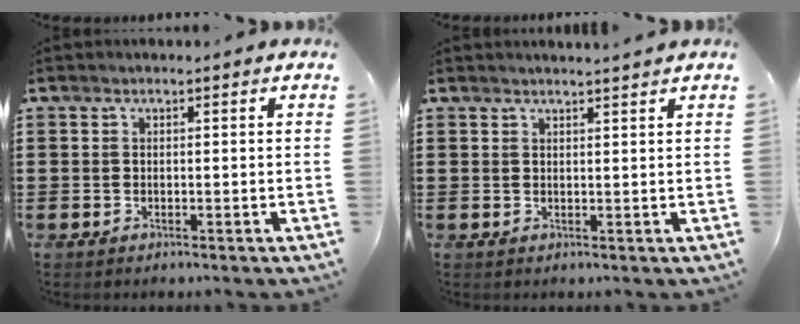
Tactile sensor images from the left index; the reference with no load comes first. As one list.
[{"total": 1.5, "force": [1.5, -0.3, 0.4], "torque": [-0.008, -0.001, 0.029]}]